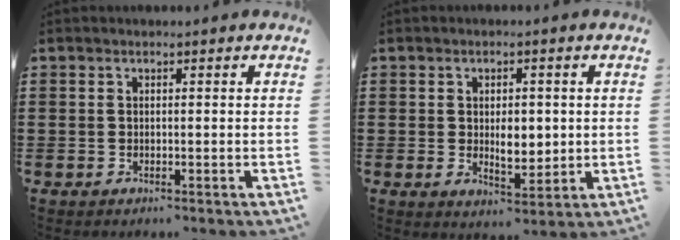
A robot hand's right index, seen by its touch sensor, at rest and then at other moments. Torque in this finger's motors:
{"motor_torque": [1.07, 0.64, 0.24, 0.07]}